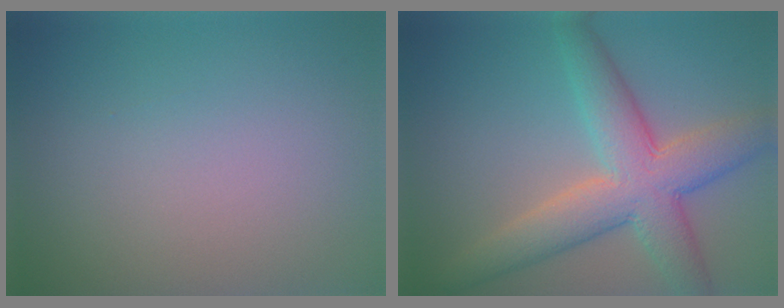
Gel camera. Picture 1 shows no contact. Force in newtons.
{"total": 7.5, "press": 7.5, "slide": 0.6}